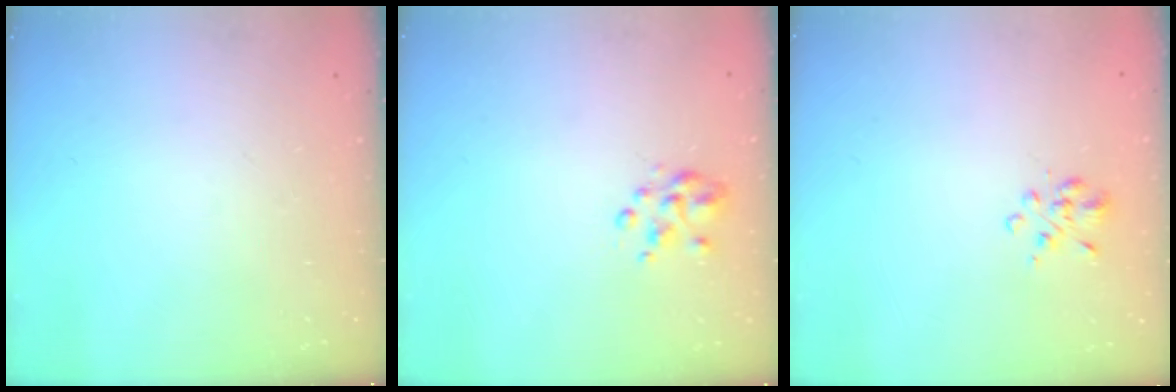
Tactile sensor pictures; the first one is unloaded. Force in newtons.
{"total": 3.7, "press": 3.4, "slide": 1.4}
{"total": 2.2, "press": 1.9, "slide": 1.1}